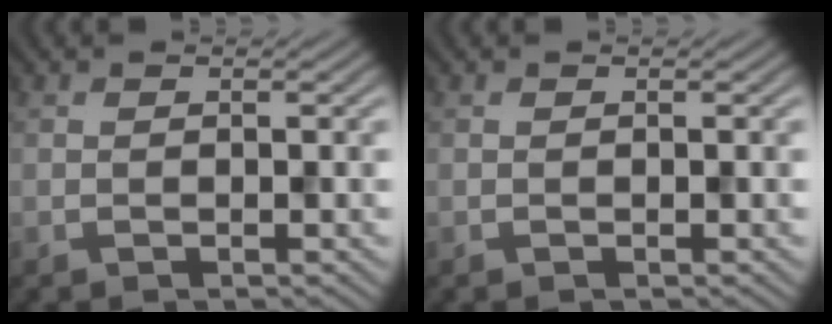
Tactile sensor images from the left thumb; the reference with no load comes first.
{"total": 0.0}